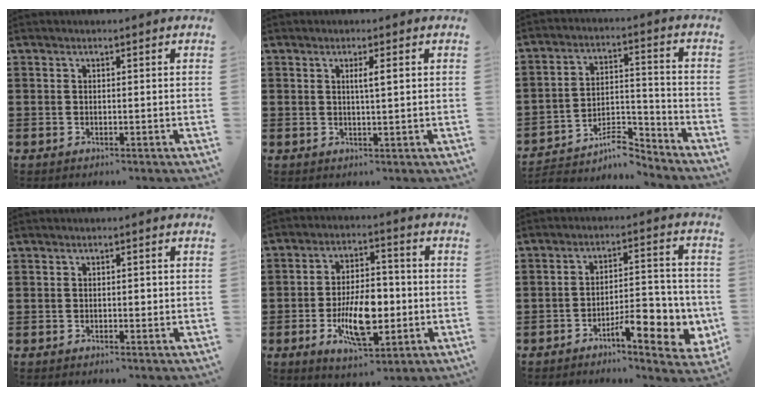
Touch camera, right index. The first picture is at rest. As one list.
[{"total": 2.3, "force": [0.6, 0.1, 2.2], "torque": [-0.044, 0.000, 0.007]}, {"total": 7.4, "force": [-6.3, 2.2, 3.4], "torque": [-0.054, 0.012, -0.118]}, {"total": 0.8, "force": [0.0, 0.5, 0.7], "torque": [-0.013, 0.003, -0.001]}, {"total": 10.7, "force": [-2.7, 4.9, 9.1], "torque": [-0.166, -0.007, -0.051]}, {"total": 8.0, "force": [-4.2, 2.5, 6.3], "torque": [-0.082, 0.002, -0.072]}]